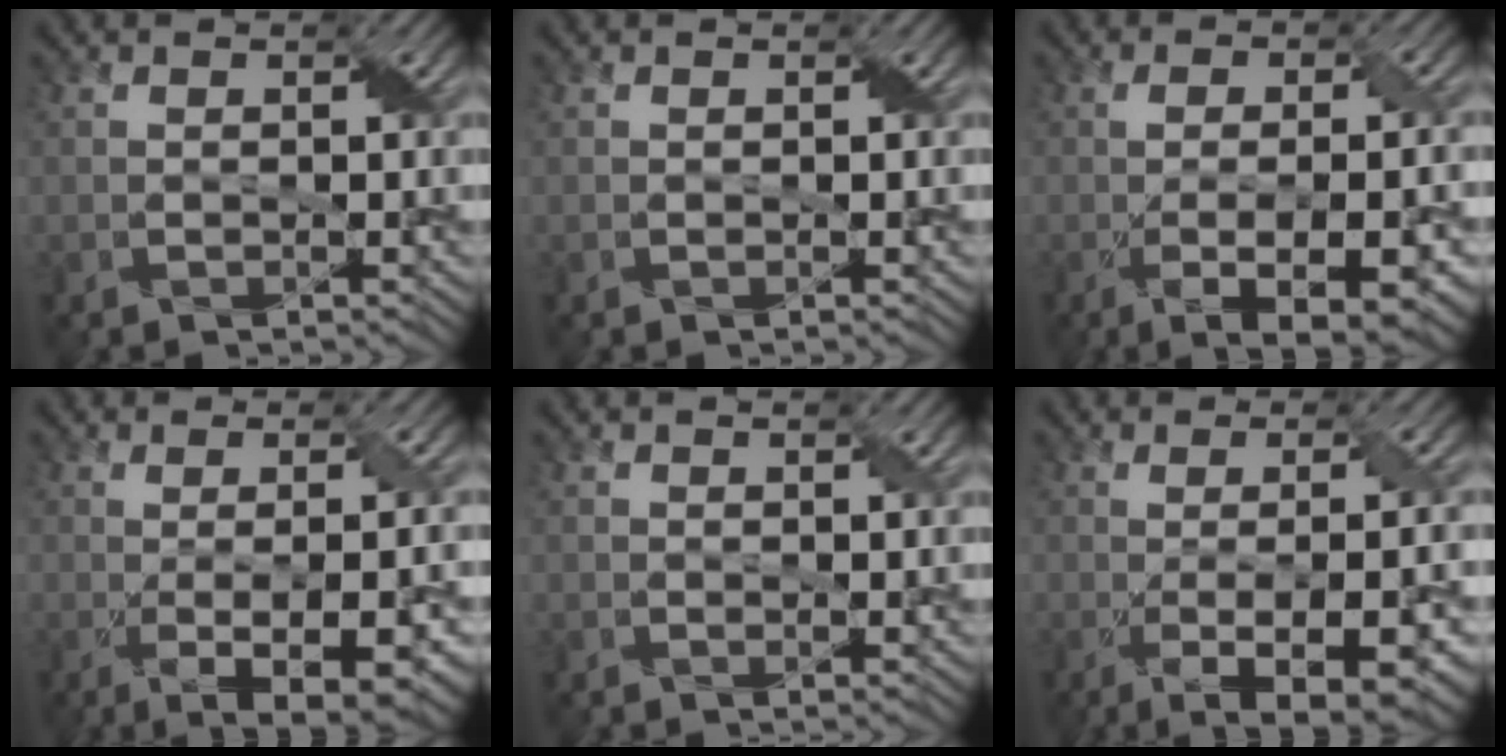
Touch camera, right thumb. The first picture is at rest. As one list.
[{"total": 0.0}, {"total": 9.7, "force": [-3.2, 3.2, 8.6], "torque": [-0.135, -0.009, -0.029]}, {"total": 8.6, "force": [-1.8, 2.3, 8.1], "torque": [-0.110, -0.007, -0.010]}, {"total": 0.8, "force": [0.5, 0.4, 0.6], "torque": [-0.011, -0.002, 0.010]}, {"total": 10.0, "force": [-2.6, 2.8, 9.3], "torque": [-0.127, -0.008, -0.023]}]